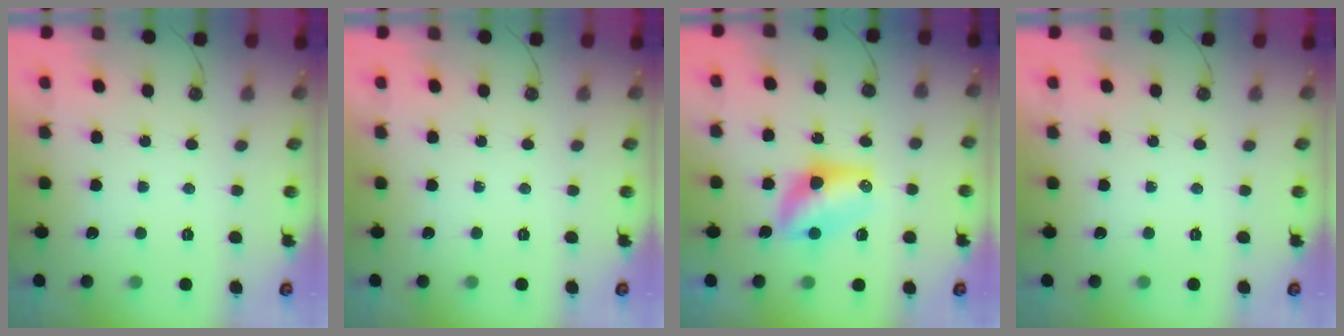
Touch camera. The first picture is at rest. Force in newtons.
{"total": 0.0}
{"total": 9.7, "press": 8.8, "slide": 4.1}
{"total": 0.0}